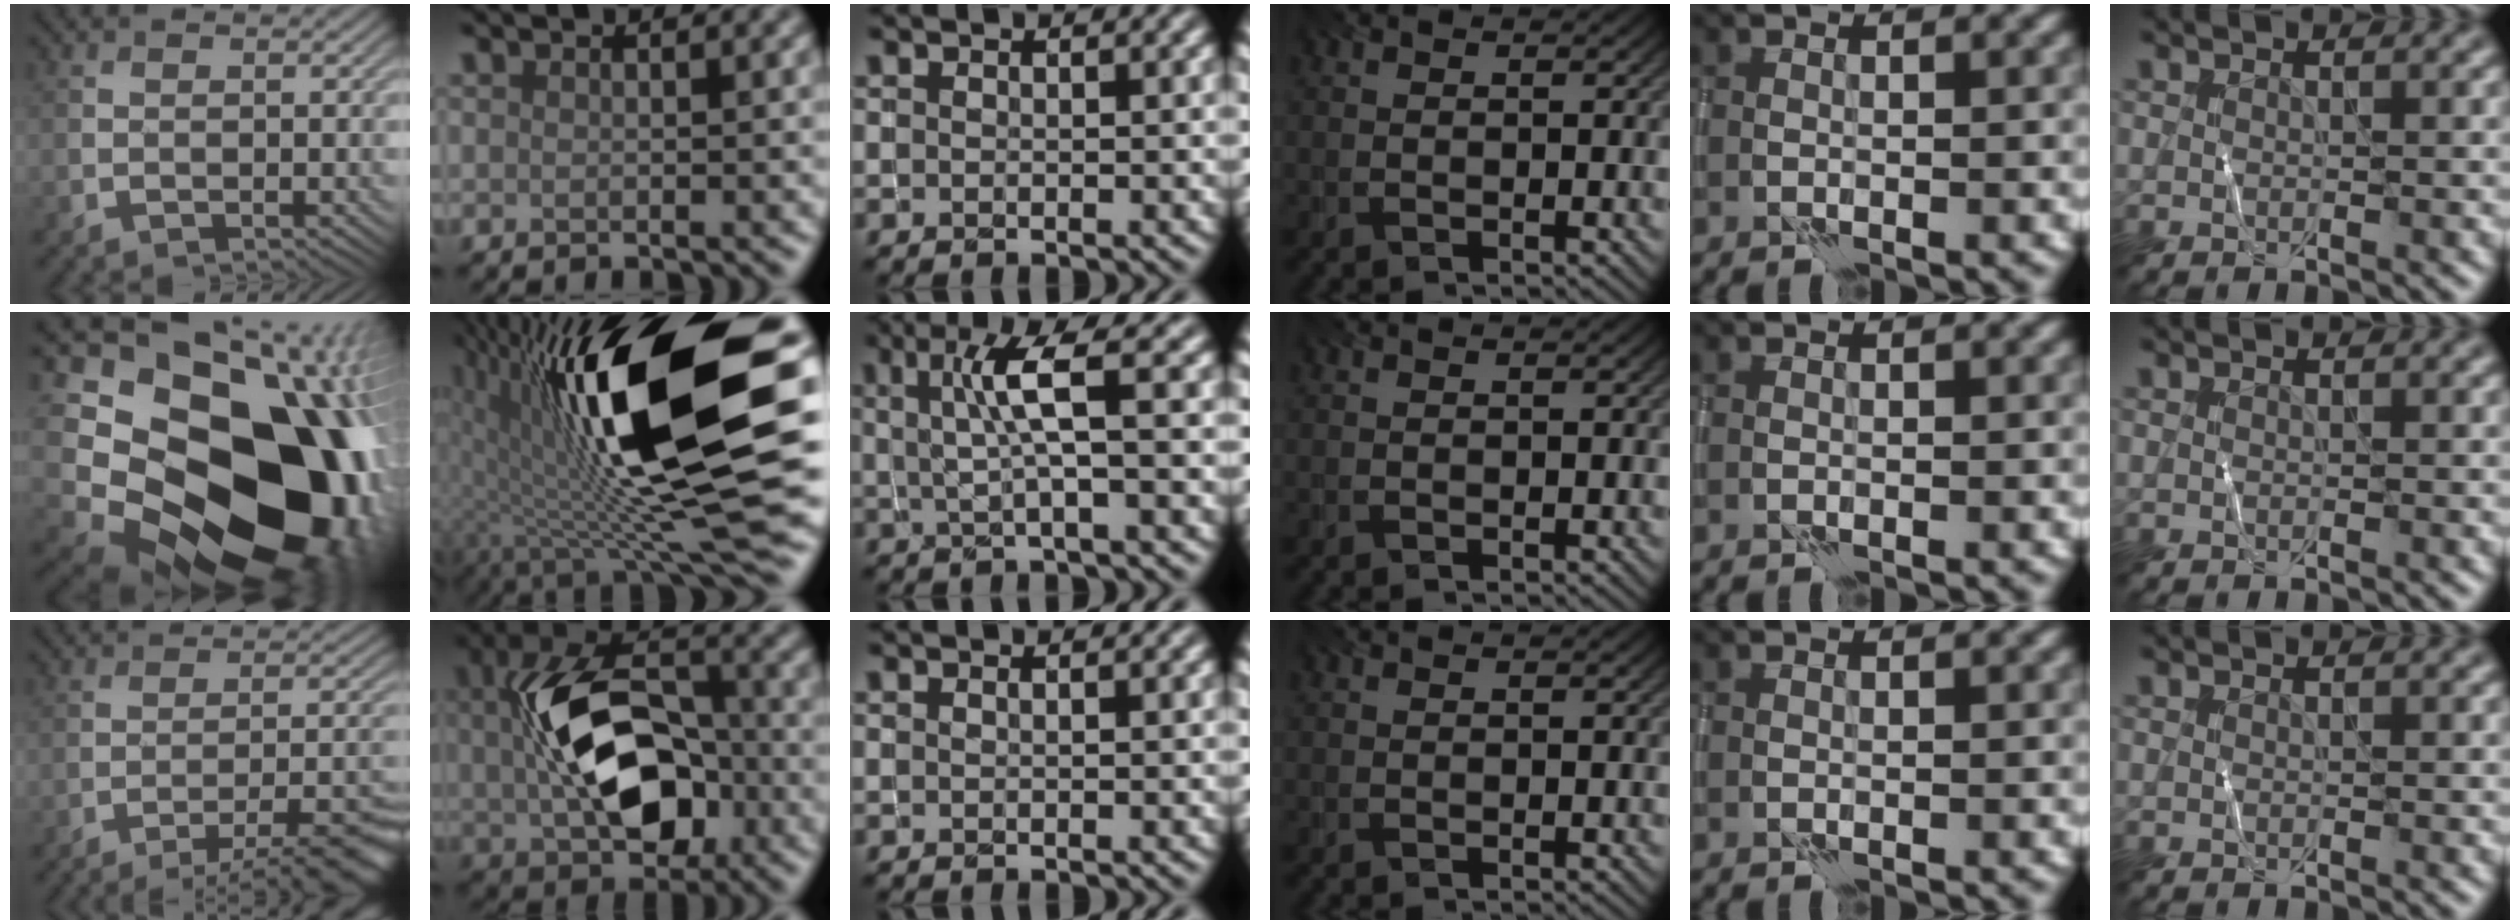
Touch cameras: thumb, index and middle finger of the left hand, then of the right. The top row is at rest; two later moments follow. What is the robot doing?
{"motion": "wrap", "object": "thread"}